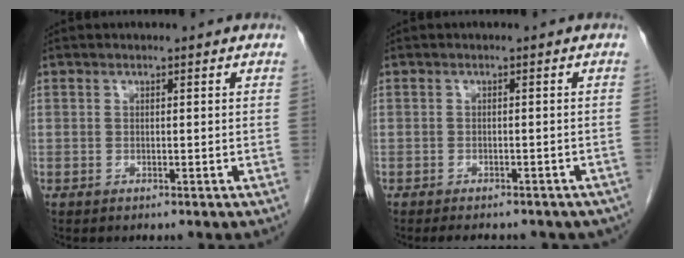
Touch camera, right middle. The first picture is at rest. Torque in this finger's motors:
{"motor_torque": [0.66, -0.64, 0.07, 0.02]}